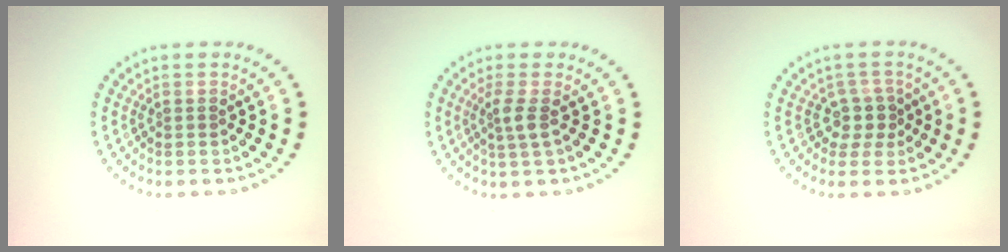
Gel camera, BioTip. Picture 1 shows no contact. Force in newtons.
{"total": 1.9, "press": 1.4, "slide": 1.2}
{"total": 2.2, "press": 1.7, "slide": 1.4}